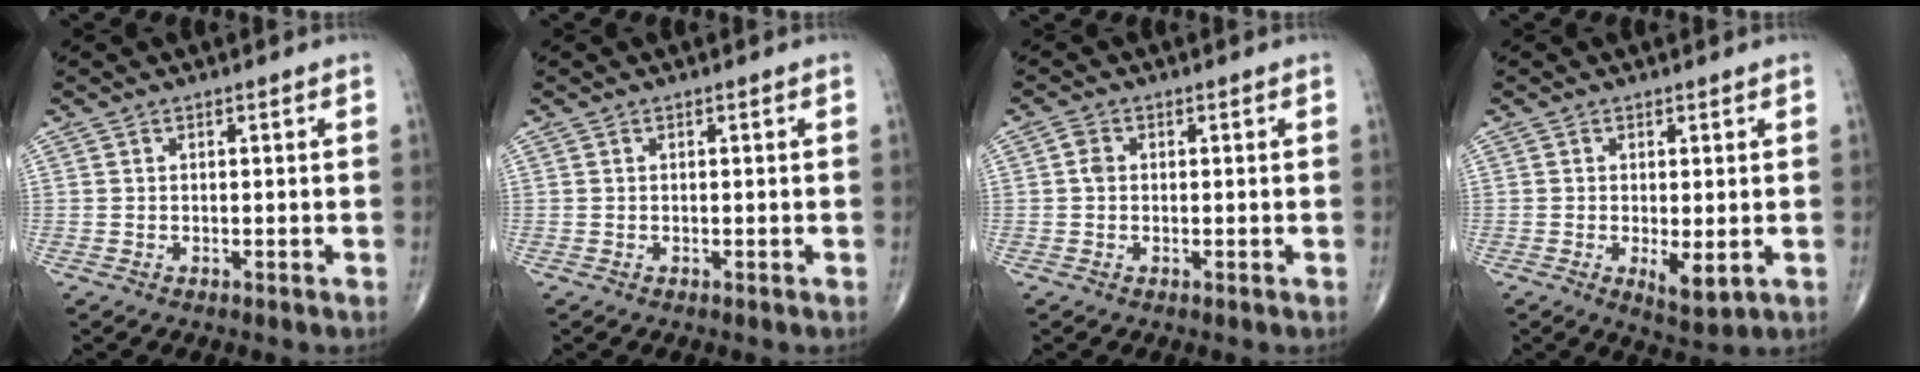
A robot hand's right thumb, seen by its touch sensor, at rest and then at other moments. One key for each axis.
{"total": 0.0}
{"total": 1.8, "fx": 0.1, "fy": 1.3, "fz": 1.1, "tx": -0.020, "ty": 0.002, "tz": -0.002}
{"total": 4.5, "fx": -0.8, "fy": 1.6, "fz": 4.1, "tx": -0.063, "ty": -0.015, "tz": -0.009}